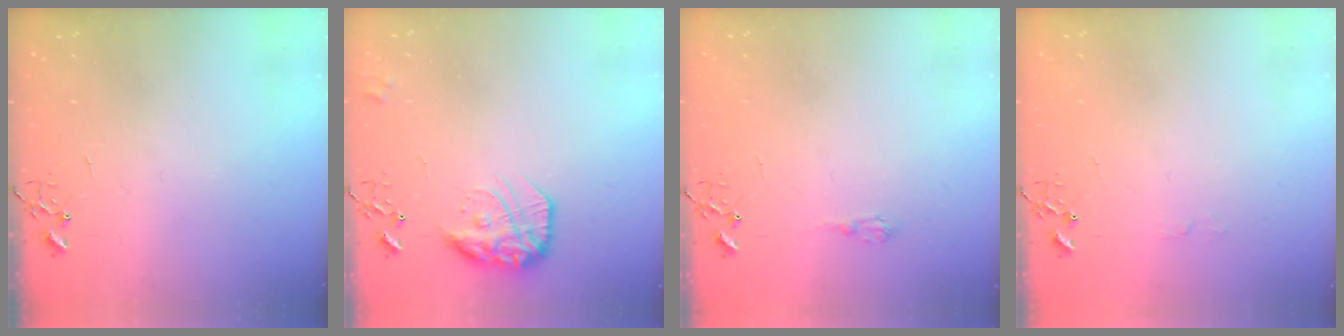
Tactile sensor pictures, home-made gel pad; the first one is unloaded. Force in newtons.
{"total": 15.4, "press": 15.4, "slide": 1.3}
{"total": 6.0, "press": 5.9, "slide": 0.7}
{"total": 3.9, "press": 3.9, "slide": 0.5}